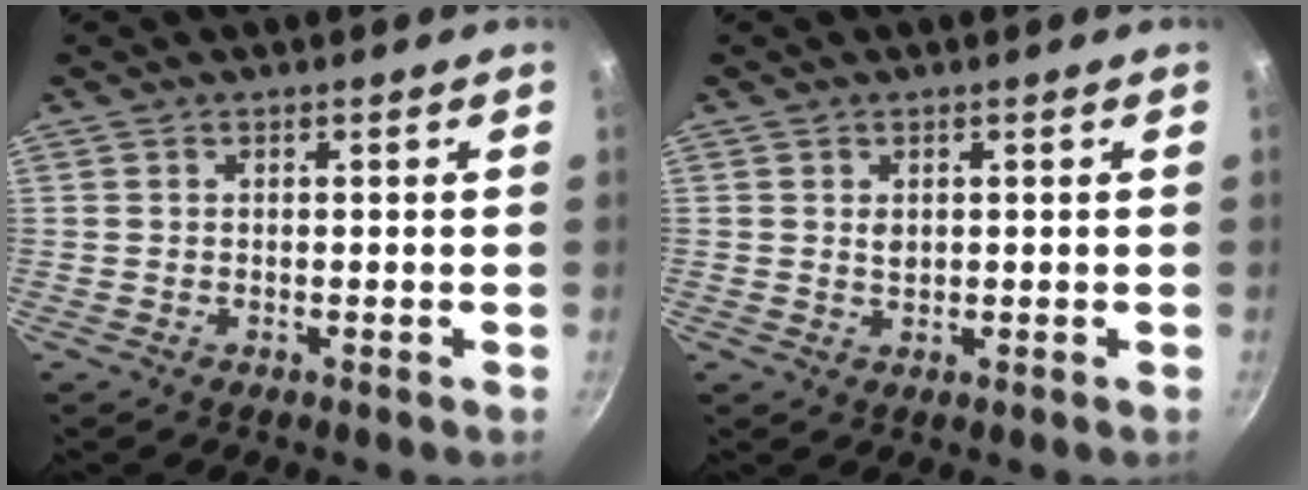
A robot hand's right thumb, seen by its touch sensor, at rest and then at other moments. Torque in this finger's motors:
{"motor_torque": [-0.03, 0.12, 0.47, 0.10, -0.01]}